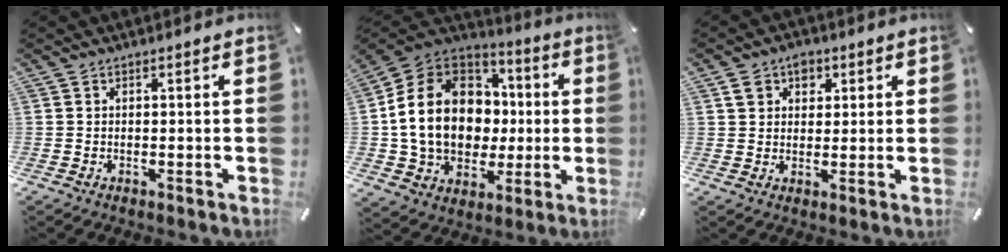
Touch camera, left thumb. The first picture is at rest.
{"total": 18.5, "force": [0.2, 15.2, 10.5], "torque": [-0.232, 0.005, 0.011]}
{"total": 5.3, "force": [2.3, 4.4, 1.8], "torque": [-0.017, -0.002, 0.036]}